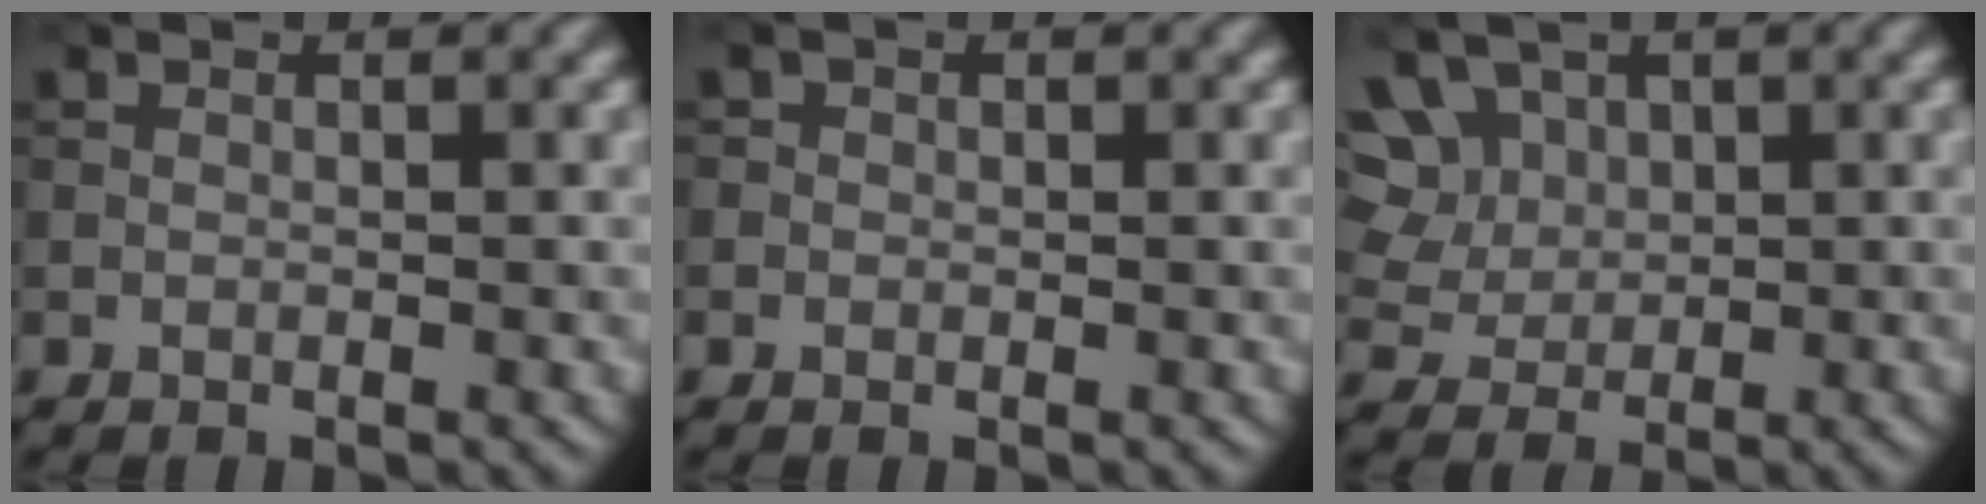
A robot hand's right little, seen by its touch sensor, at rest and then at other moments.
{"total": 0.6, "force": [-0.1, 0.6, 0.0], "torque": [0.004, -0.003, -0.004]}
{"total": 8.3, "force": [3.6, 6.4, 4.0], "torque": [-0.090, 0.019, 0.056]}